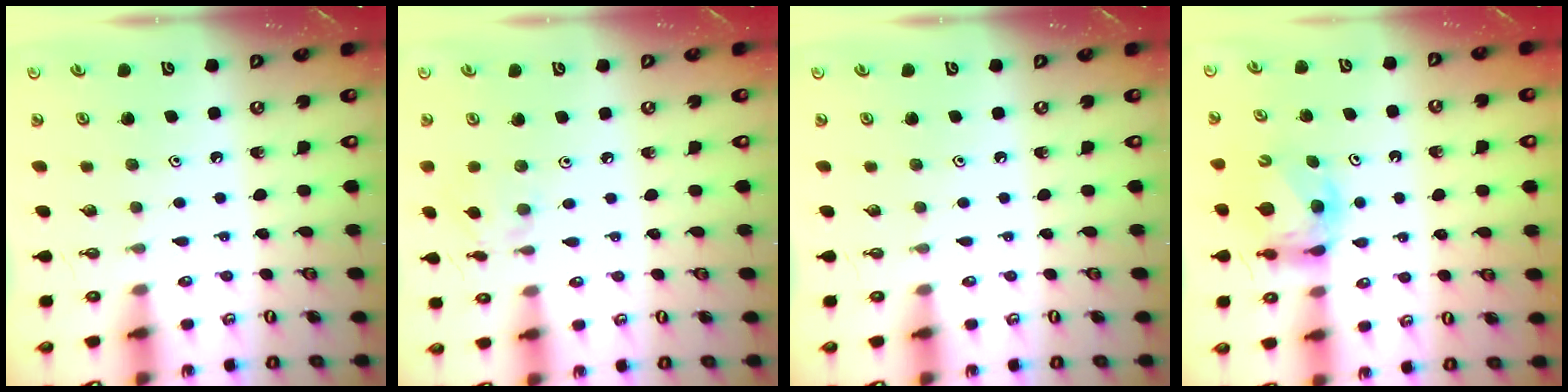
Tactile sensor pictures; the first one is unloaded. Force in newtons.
{"total": 3.6, "press": 3.6, "slide": 0.4}
{"total": 0.0}
{"total": 6.2, "press": 6.2, "slide": 0.4}